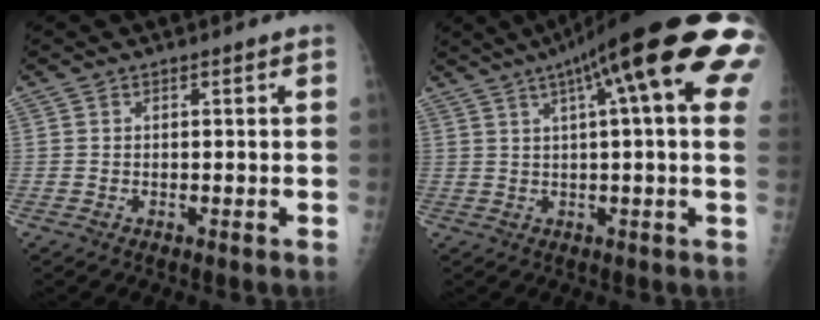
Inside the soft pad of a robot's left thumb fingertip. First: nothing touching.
{"total": 23.4, "force": [9.6, 4.4, 20.8], "torque": [-0.276, 0.034, 0.129]}